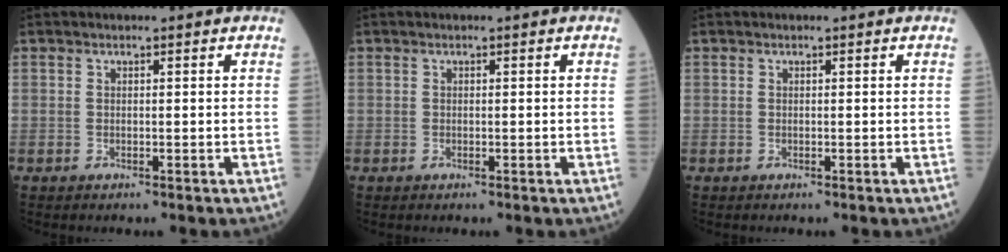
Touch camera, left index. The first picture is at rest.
{"total": 0.0}
{"total": 0.0}